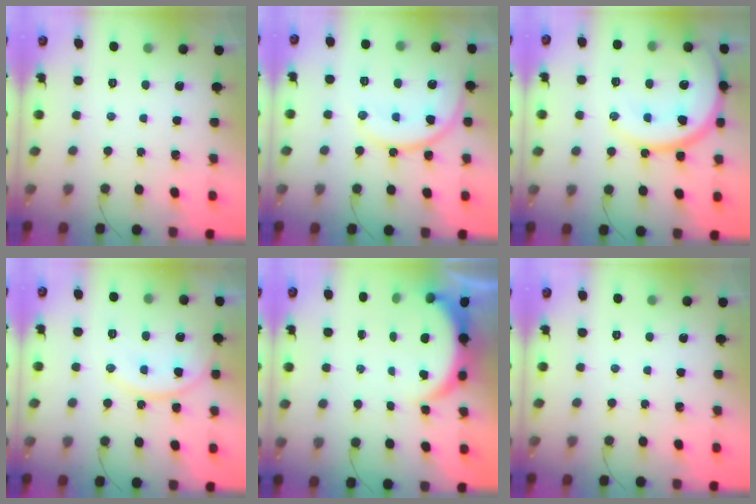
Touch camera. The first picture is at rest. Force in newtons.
{"total": 14.8, "press": 14.7, "slide": 1.5}
{"total": 20.7, "press": 20.6, "slide": 2.5}
{"total": 13.2, "press": 13.0, "slide": 1.8}
{"total": 5.6, "press": 5.5, "slide": 0.6}
{"total": 0.0}